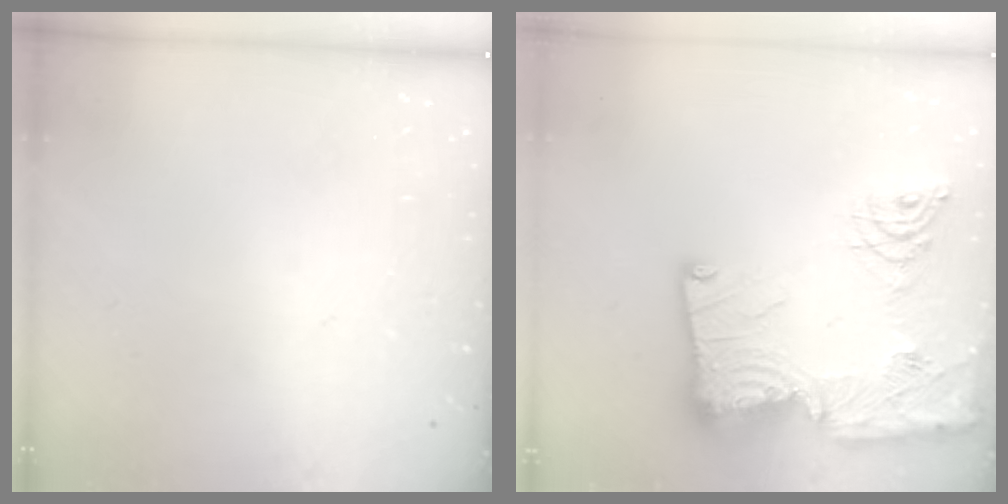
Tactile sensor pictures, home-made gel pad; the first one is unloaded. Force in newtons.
{"total": 25.2, "press": 25.1, "slide": 2.6}